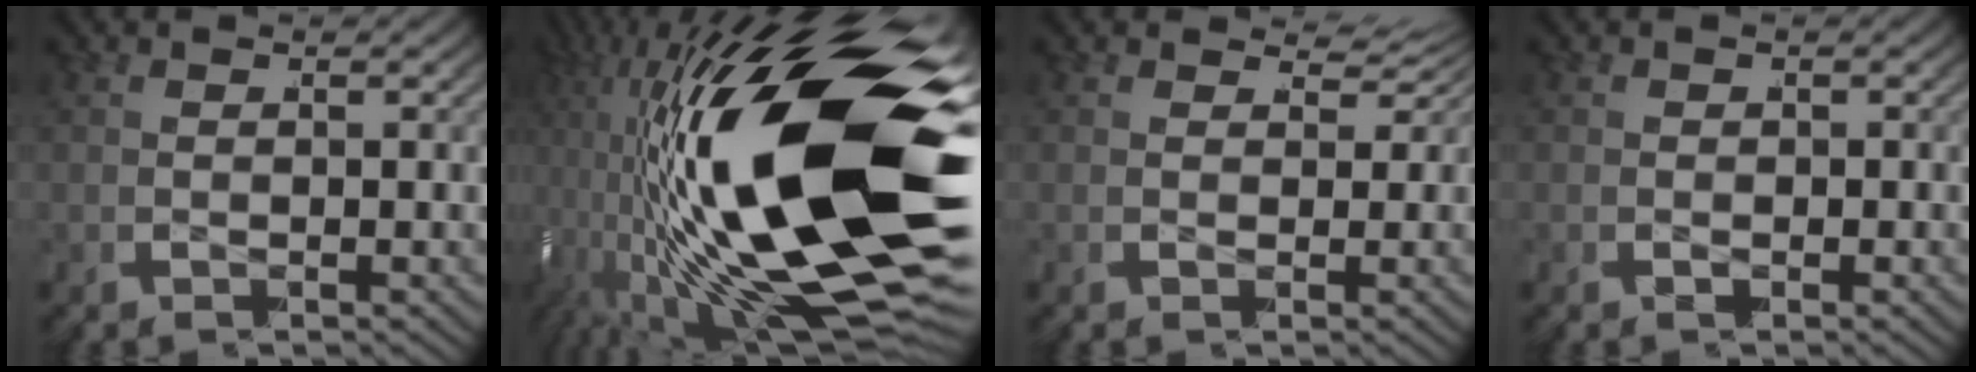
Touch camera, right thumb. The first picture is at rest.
{"total": 30.3, "force": [-2.5, 14.9, 26.3], "torque": [-0.491, -0.042, 0.002]}
{"total": 2.2, "force": [1.3, 1.1, 1.4], "torque": [-0.019, 0.004, 0.019]}
{"total": 1.0, "force": [-0.3, 0.9, 0.3], "torque": [-0.013, -0.008, -0.002]}